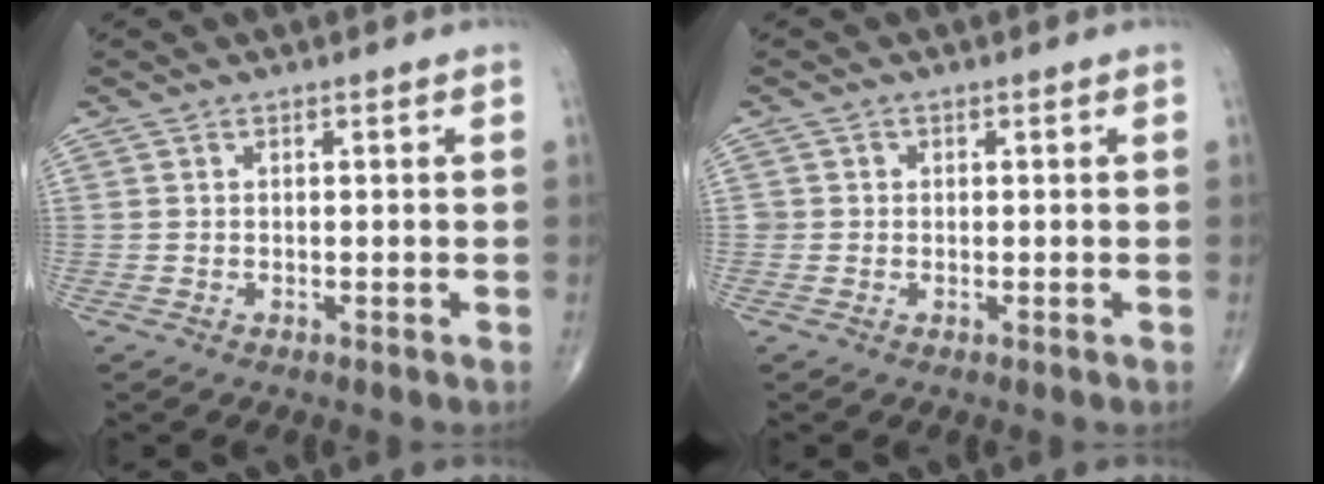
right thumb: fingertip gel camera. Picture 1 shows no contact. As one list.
[{"total": 1.1, "force": [0.0, 1.0, 0.0], "torque": [0.008, 0.004, -0.002]}]